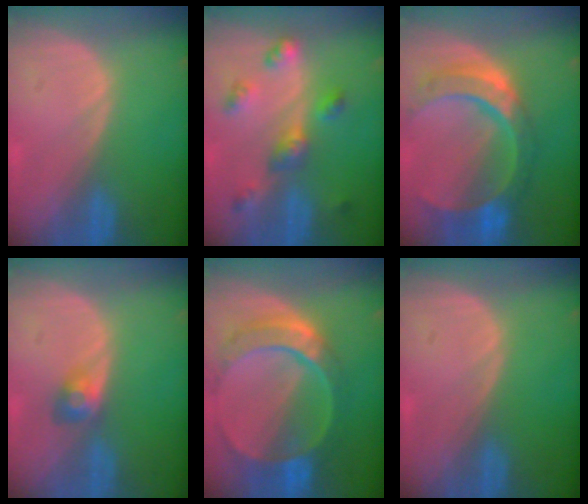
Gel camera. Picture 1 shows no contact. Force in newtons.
{"total": 6.4, "press": 5.7, "slide": 2.9}
{"total": 10.9, "press": 9.2, "slide": 6.0}
{"total": 3.0, "press": 2.6, "slide": 1.4}
{"total": 10.2, "press": 8.6, "slide": 5.5}
{"total": 0.0}